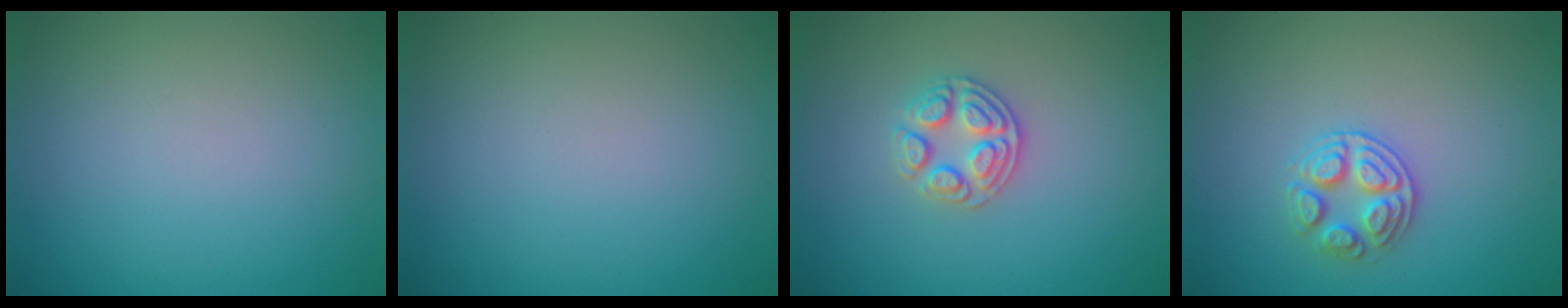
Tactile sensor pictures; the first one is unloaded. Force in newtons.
{"total": 0.0}
{"total": 2.7, "press": 2.6, "slide": 0.8}
{"total": 2.8, "press": 2.7, "slide": 0.7}